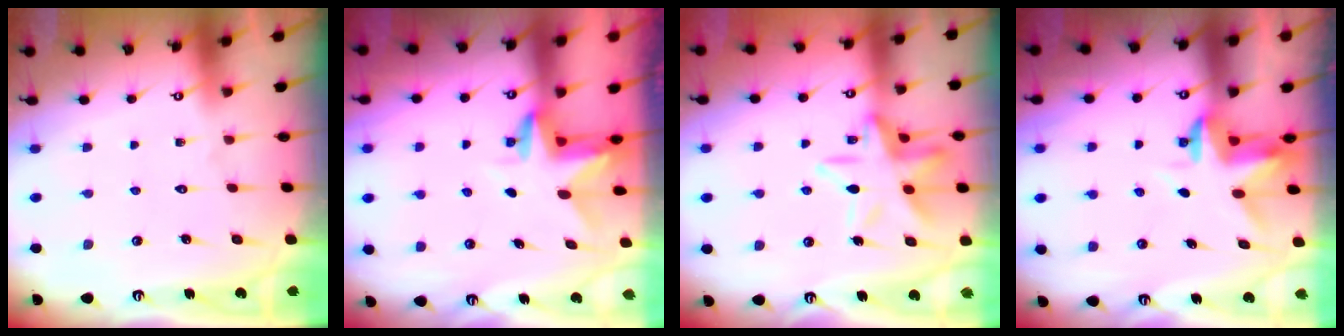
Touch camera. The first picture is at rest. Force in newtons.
{"total": 3.1, "press": 3.1, "slide": 0.2}
{"total": 13.4, "press": 13.4, "slide": 1.3}
{"total": 3.4, "press": 3.4, "slide": 0.4}